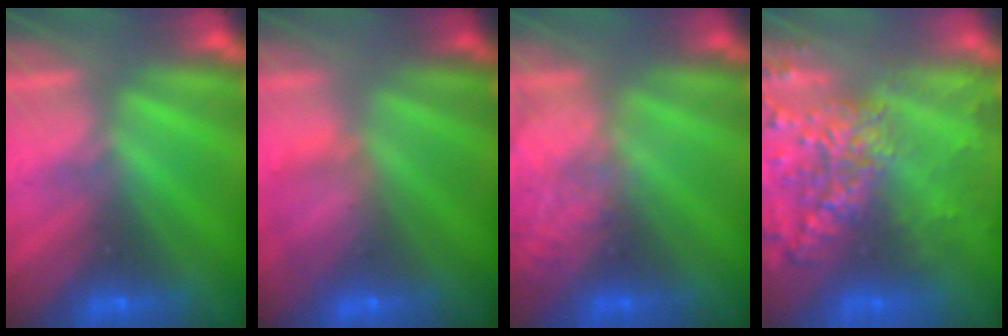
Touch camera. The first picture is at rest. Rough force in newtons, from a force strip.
{"total": 5.9}
{"total": 2.1}
{"total": 8.6}